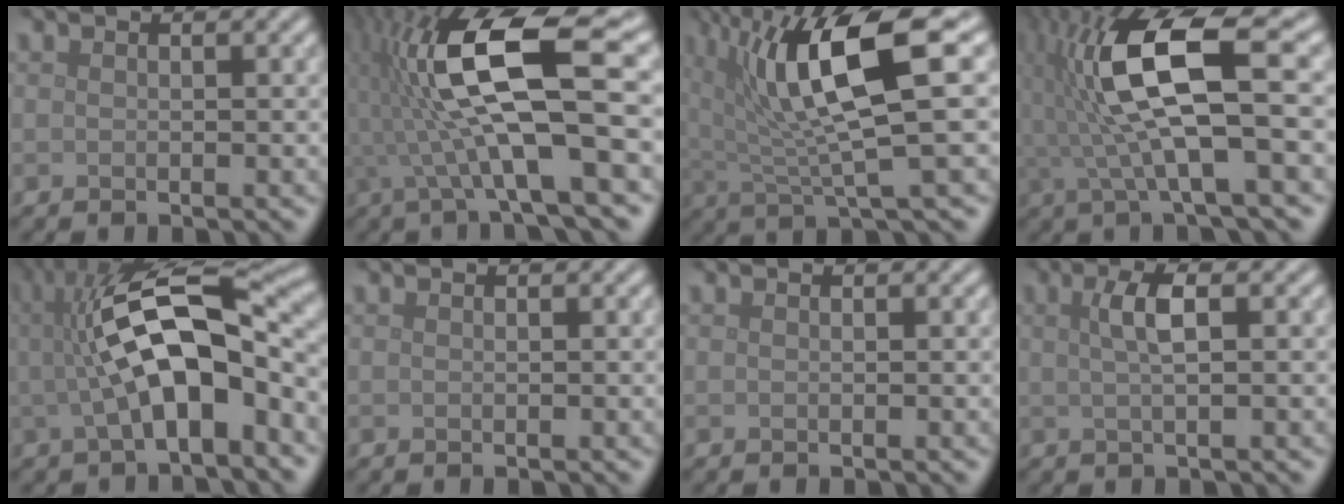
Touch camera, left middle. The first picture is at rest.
{"total": 12.8, "force": [0.6, 3.1, 12.3], "torque": [-0.230, 0.019, 0.007]}
{"total": 10.1, "force": [3.4, 2.5, 9.2], "torque": [-0.148, 0.004, 0.061]}
{"total": 10.9, "force": [0.9, 2.9, 10.4], "torque": [-0.206, 0.013, 0.017]}
{"total": 10.7, "force": [0.1, 3.9, 9.9], "torque": [-0.165, 0.020, -0.003]}
{"total": 0.0}
{"total": 0.0}
{"total": 2.8, "force": [0.7, 0.7, 2.6], "torque": [-0.043, 0.007, 0.009]}